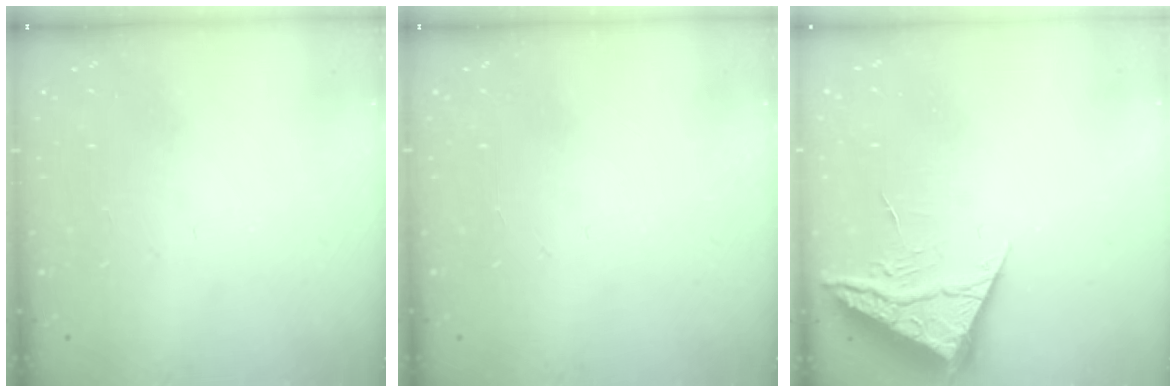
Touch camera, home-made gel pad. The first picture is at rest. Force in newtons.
{"total": 0.0}
{"total": 5.9, "press": 5.9, "slide": 0.6}